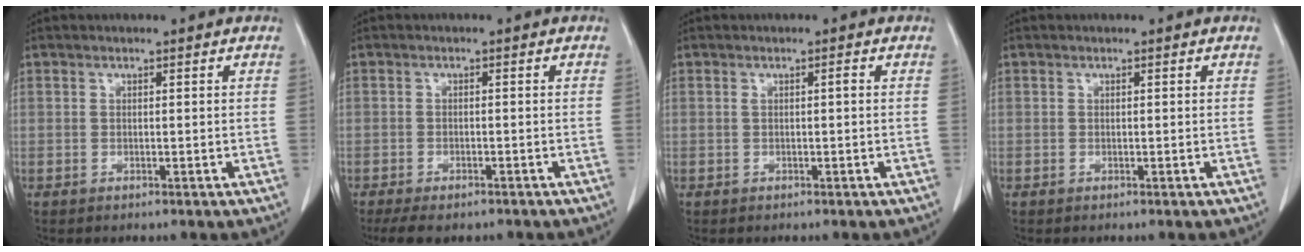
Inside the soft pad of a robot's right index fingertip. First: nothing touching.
{"total": 7.8, "force": [-5.8, 3.2, 4.0], "torque": [-0.068, -0.006, -0.085]}
{"total": 1.3, "force": [0.1, 0.5, 1.2], "torque": [-0.029, 0.010, 0.005]}
{"total": 0.0}